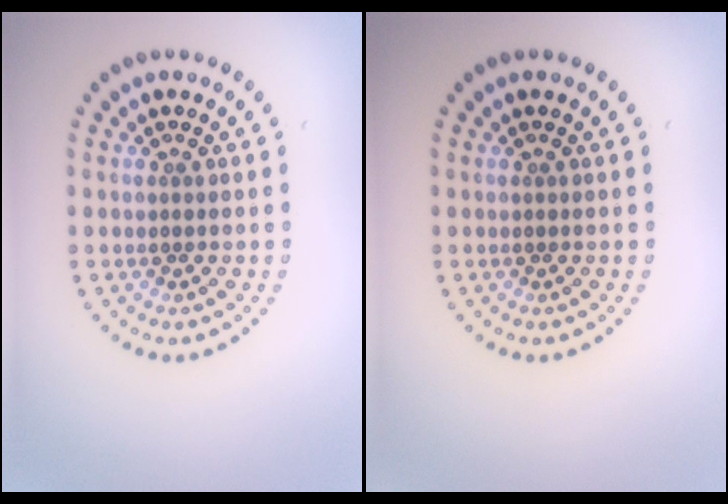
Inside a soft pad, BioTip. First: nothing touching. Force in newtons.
{"total": 0.0}